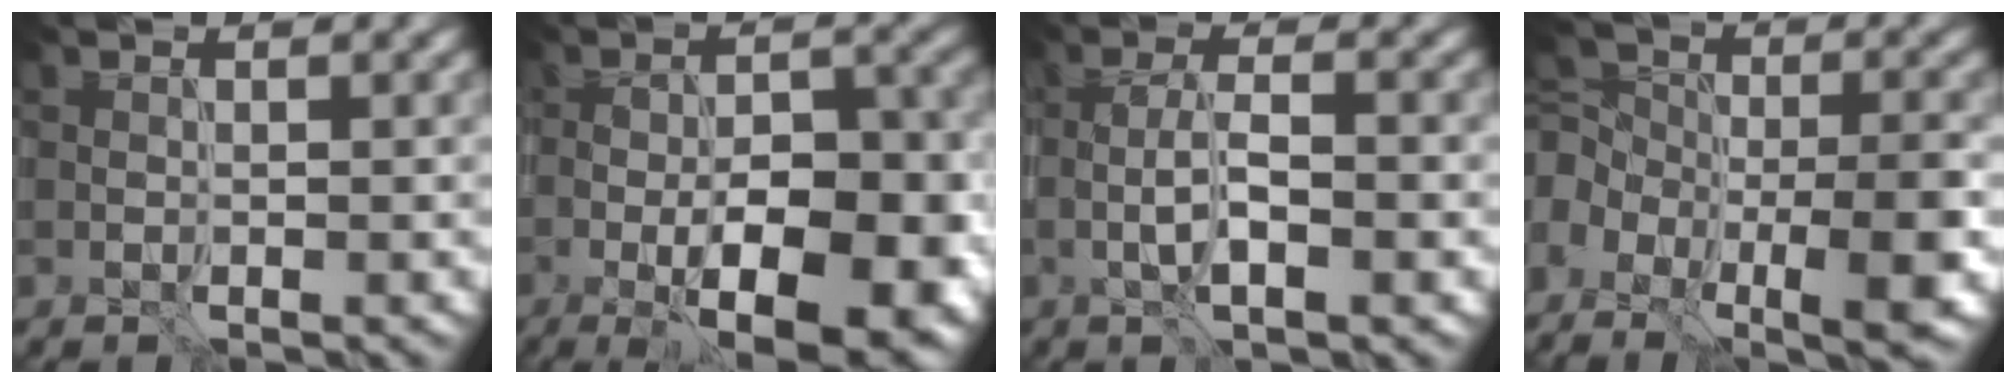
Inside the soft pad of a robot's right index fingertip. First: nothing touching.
{"total": 11.5, "force": [-4.1, 4.5, 9.8], "torque": [-0.126, 0.002, -0.058]}
{"total": 3.5, "force": [-0.7, 0.8, 3.3], "torque": [-0.062, 0.003, -0.015]}
{"total": 11.8, "force": [-5.1, 6.0, 8.7], "torque": [-0.160, 0.005, -0.065]}